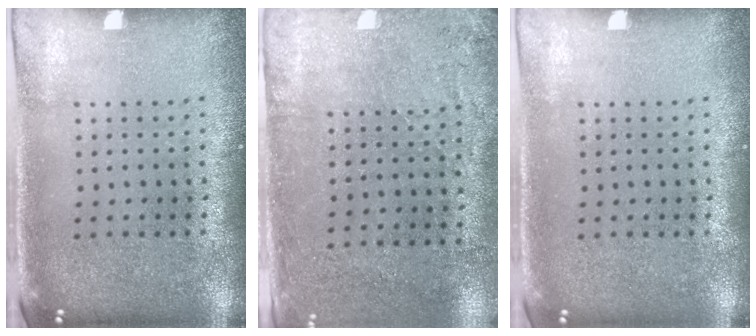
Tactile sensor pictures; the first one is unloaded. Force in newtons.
{"total": 2.8, "press": 2.3, "slide": 1.6}
{"total": 0.0}